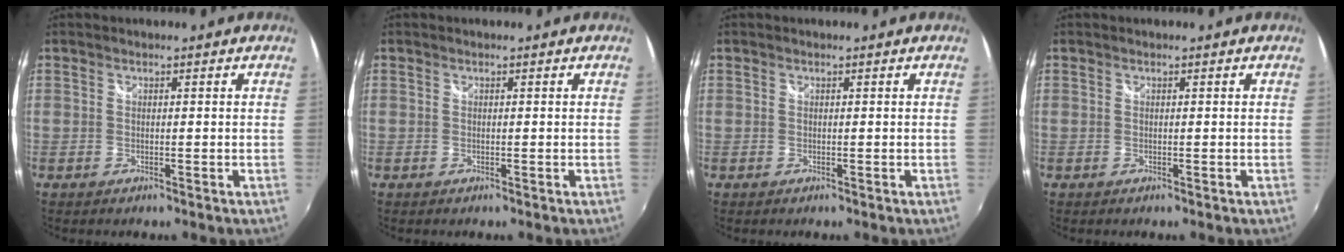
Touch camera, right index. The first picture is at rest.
{"total": 0.0}
{"total": 0.0}
{"total": 0.0}